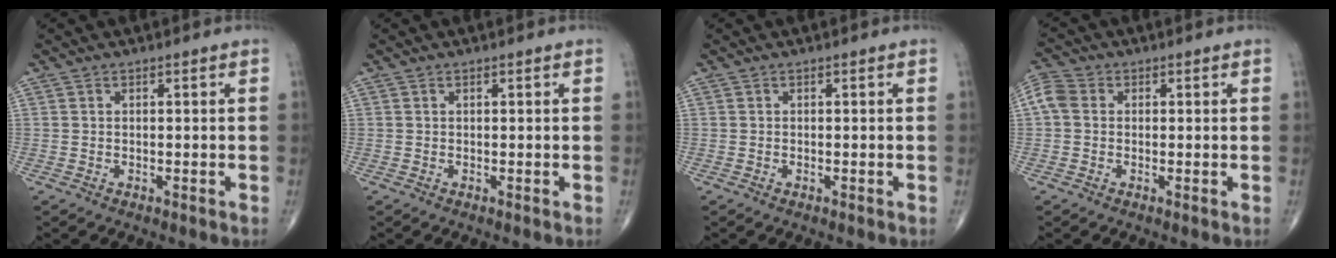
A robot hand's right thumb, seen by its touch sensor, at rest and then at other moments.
{"total": 0.0}
{"total": 0.0}
{"total": 4.6, "force": [0.4, 3.8, 2.7], "torque": [-0.061, 0.016, 0.001]}